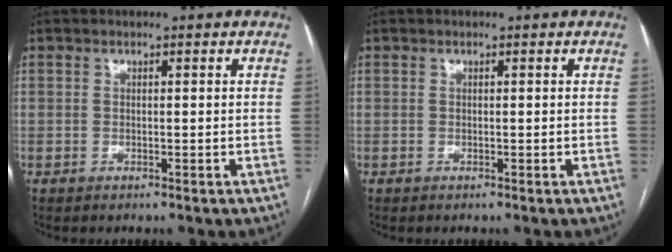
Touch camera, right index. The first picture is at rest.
{"total": 0.0}